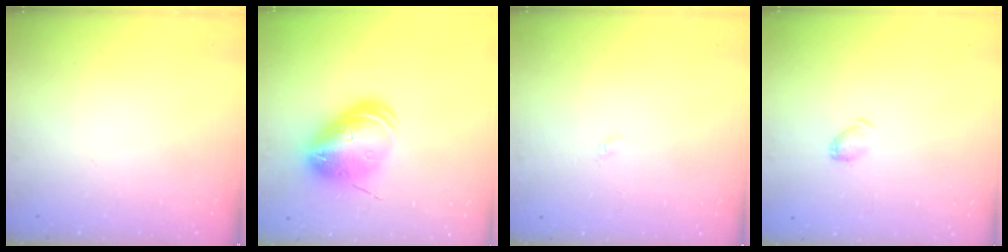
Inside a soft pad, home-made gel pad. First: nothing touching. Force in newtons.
{"total": 13.0, "press": 12.7, "slide": 2.7}
{"total": 1.8, "press": 1.7, "slide": 0.3}
{"total": 4.6, "press": 4.5, "slide": 0.8}